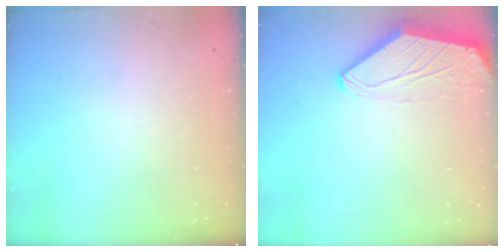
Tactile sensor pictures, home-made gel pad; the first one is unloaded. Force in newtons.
{"total": 0.0}